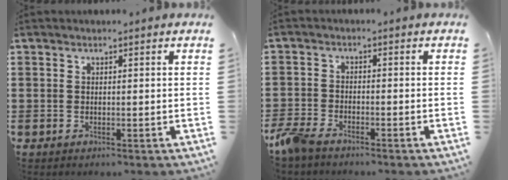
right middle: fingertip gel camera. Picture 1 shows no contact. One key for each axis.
{"total": 3.6, "fx": -3.1, "fy": 1.0, "fz": 1.5, "tx": -0.062, "ty": -0.010, "tz": -0.072}